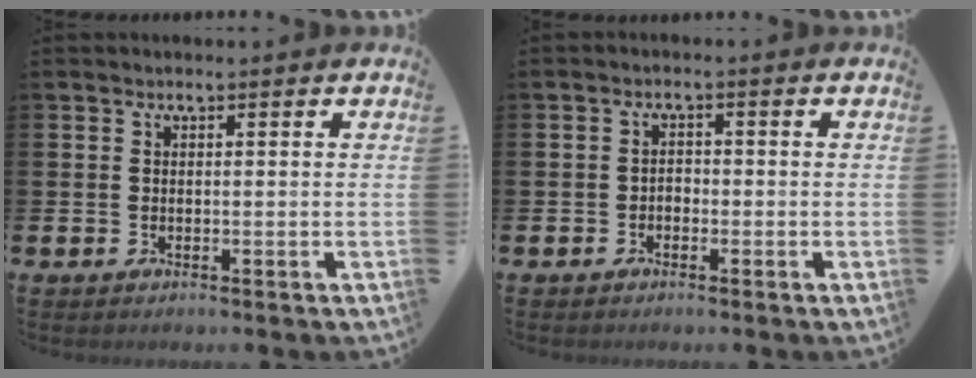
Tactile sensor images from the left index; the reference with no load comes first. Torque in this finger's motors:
{"motor_torque": [-0.06, 0.12, 0.00, 0.00]}